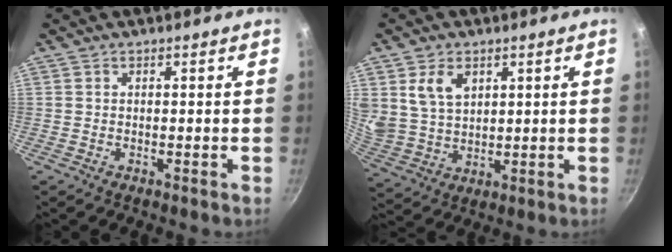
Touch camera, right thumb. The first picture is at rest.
{"total": 8.7, "force": [3.5, 5.9, 5.3], "torque": [-0.083, -0.018, 0.079]}